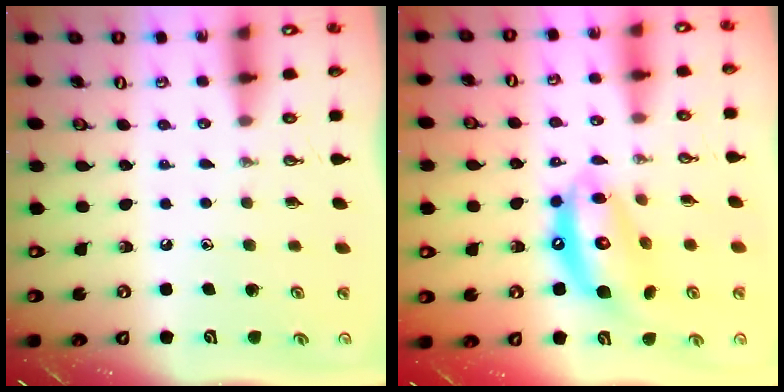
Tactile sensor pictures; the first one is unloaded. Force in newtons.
{"total": 13.6, "press": 13.5, "slide": 1.5}